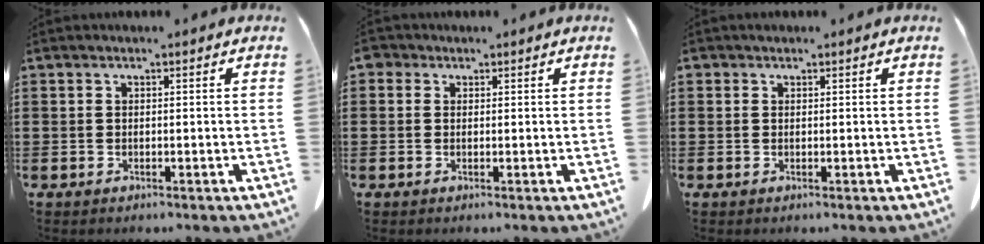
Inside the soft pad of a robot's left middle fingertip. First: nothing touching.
{"total": 1.1, "force": [0.3, 1.0, 0.3], "torque": [-0.010, 0.007, 0.006]}
{"total": 0.5, "force": [0.1, 0.5, 0.0], "torque": [0.000, 0.006, 0.001]}